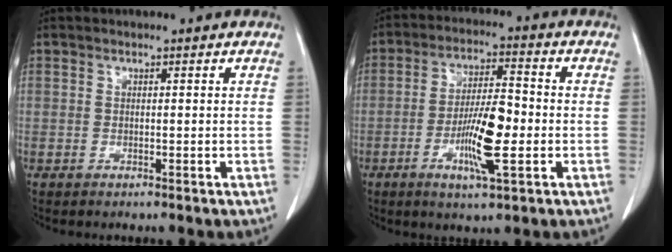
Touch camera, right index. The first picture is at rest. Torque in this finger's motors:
{"motor_torque": [0.39, -0.16, 0.36, 0.11]}